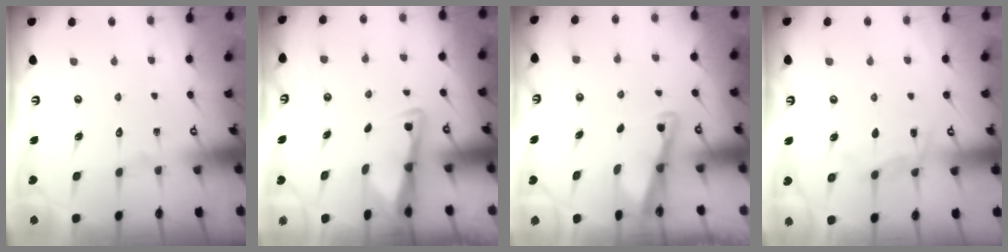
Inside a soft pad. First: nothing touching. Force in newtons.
{"total": 3.1, "press": 3.1, "slide": 0.4}
{"total": 3.1, "press": 3.1, "slide": 0.4}
{"total": 5.6, "press": 5.6, "slide": 0.4}